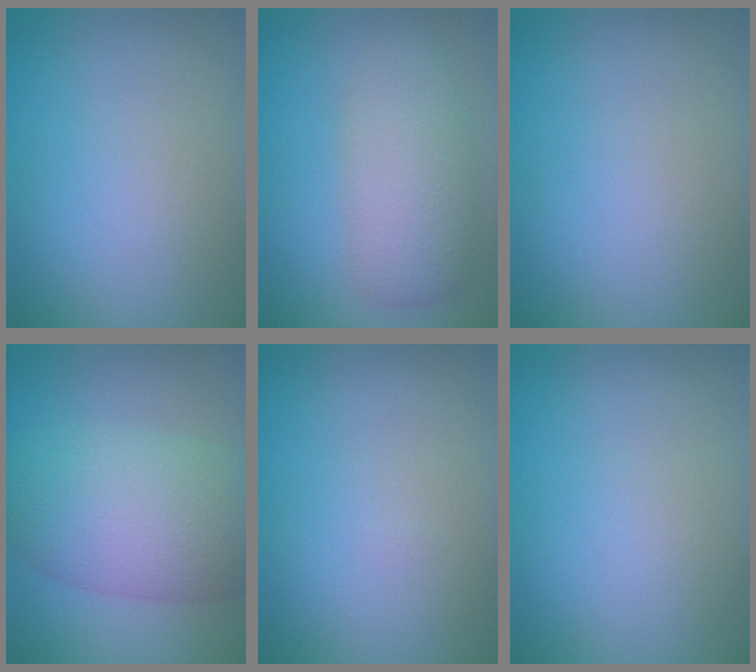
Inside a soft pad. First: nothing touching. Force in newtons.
{"total": 5.3, "press": 5.2, "slide": 0.5}
{"total": 0.0}
{"total": 9.1, "press": 9.1, "slide": 0.3}
{"total": 0.0}
{"total": 0.0}